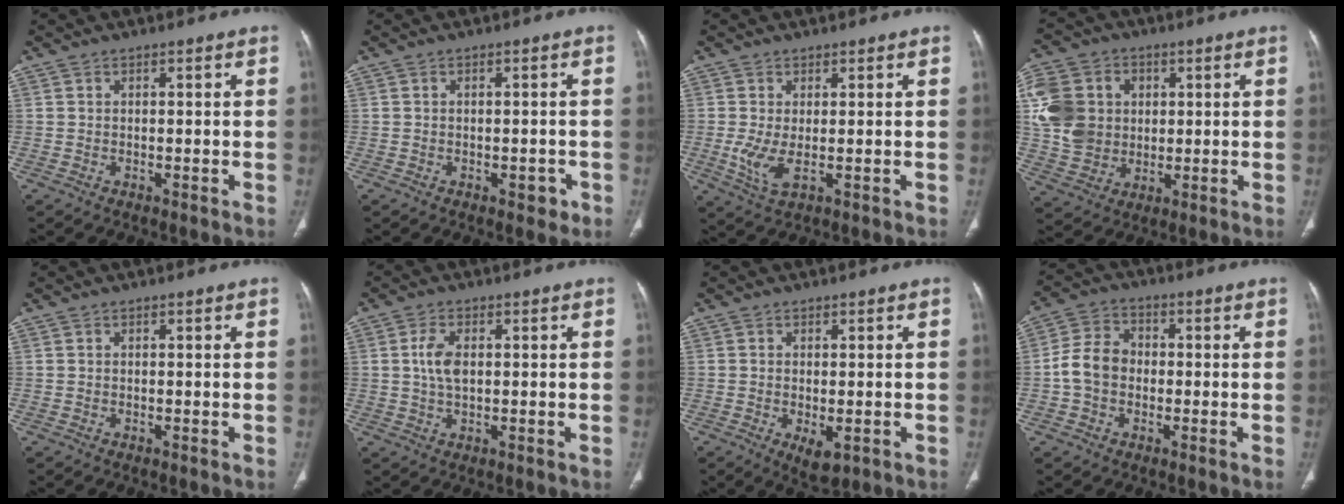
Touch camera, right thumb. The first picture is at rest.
{"total": 2.1, "force": [-0.9, 1.3, 1.4], "torque": [-0.008, 0.002, -0.009]}
{"total": 4.4, "force": [-0.2, 1.7, 4.1], "torque": [-0.097, -0.016, 0.000]}
{"total": 14.4, "force": [2.1, 12.2, 7.2], "torque": [-0.131, 0.008, 0.044]}
{"total": 0.0}
{"total": 4.6, "force": [0.6, 2.5, 3.8], "torque": [-0.080, 0.000, 0.010]}
{"total": 4.1, "force": [-1.2, 2.1, 3.3], "torque": [-0.051, -0.009, -0.011]}
{"total": 7.7, "force": [-0.9, 6.1, 4.7], "torque": [-0.078, 0.026, -0.029]}